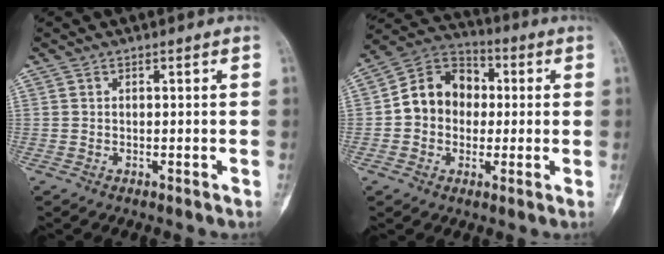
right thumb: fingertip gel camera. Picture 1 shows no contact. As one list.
[{"total": 12.1, "force": [0.3, 10.0, 6.8], "torque": [-0.078, 0.032, -0.008]}]